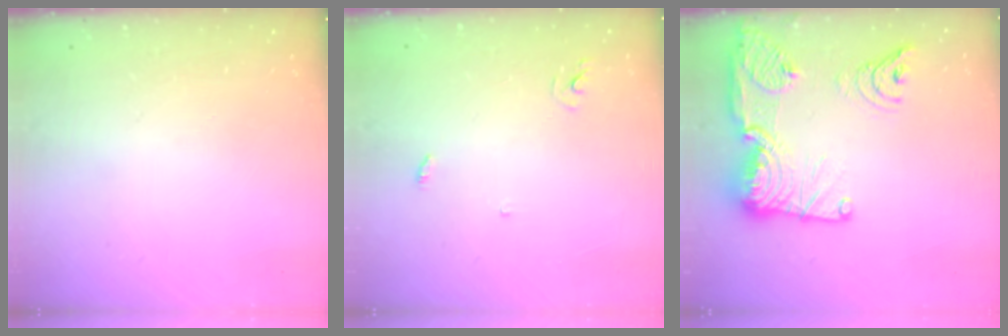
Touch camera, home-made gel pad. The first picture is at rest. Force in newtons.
{"total": 2.9, "press": 2.9, "slide": 0.2}
{"total": 27.4, "press": 26.4, "slide": 7.2}